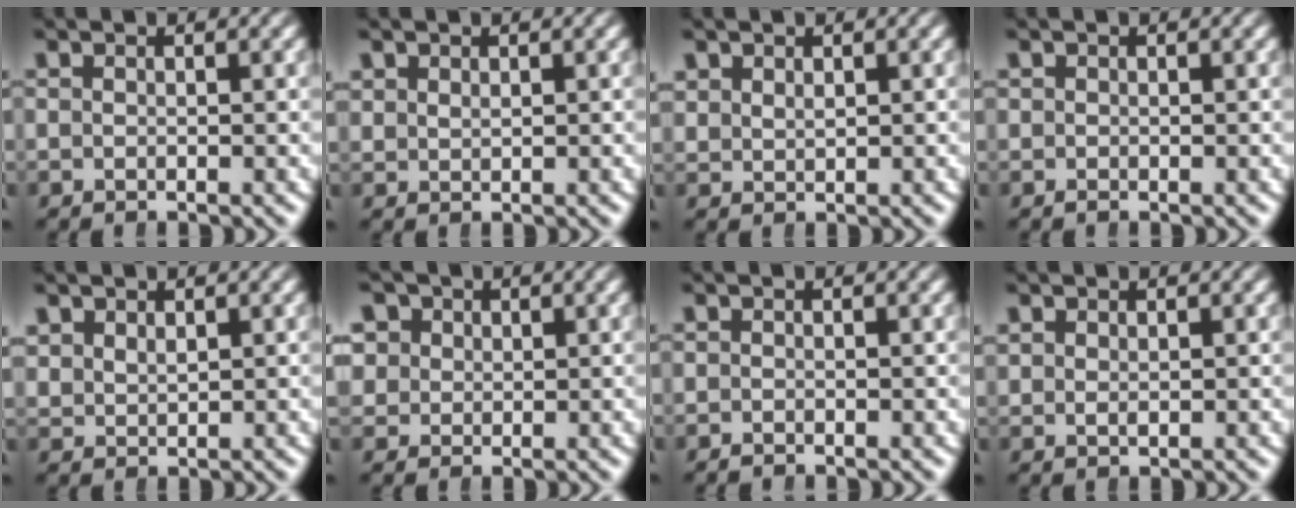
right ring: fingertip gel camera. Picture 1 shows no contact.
{"total": 1.1, "force": [1.0, 0.3, 0.1], "torque": [0.000, -0.006, 0.031]}
{"total": 1.3, "force": [1.2, 0.5, 0.2], "torque": [-0.006, -0.006, 0.036]}
{"total": 0.0}
{"total": 1.6, "force": [1.4, 0.7, 0.3], "torque": [-0.011, -0.006, 0.040]}
{"total": 5.3, "force": [1.9, 4.4, 2.0], "torque": [-0.051, -0.007, 0.039]}
{"total": 0.6, "force": [-0.4, -0.4, -0.2], "torque": [0.008, -0.009, -0.004]}
{"total": 1.0, "force": [0.9, 0.1, 0.4], "torque": [-0.002, -0.002, 0.026]}